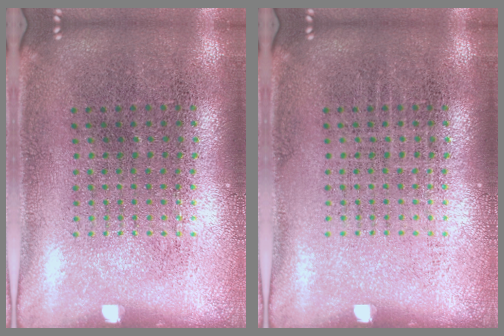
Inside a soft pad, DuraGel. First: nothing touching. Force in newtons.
{"total": 0.0}